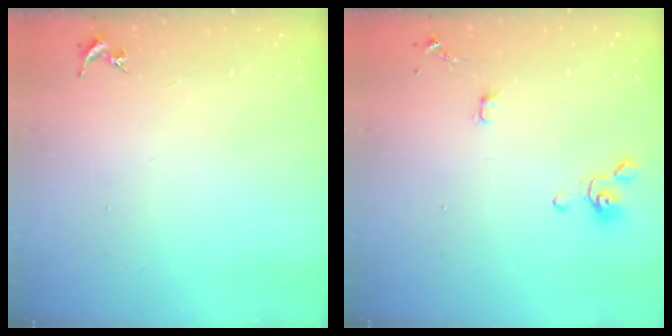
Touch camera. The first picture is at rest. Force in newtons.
{"total": 4.0, "press": 3.9, "slide": 0.9}